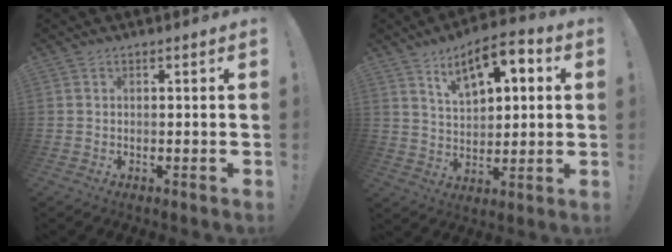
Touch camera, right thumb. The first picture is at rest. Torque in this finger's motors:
{"motor_torque": [0.58, 0.60, 0.18, 0.16, 0.31]}